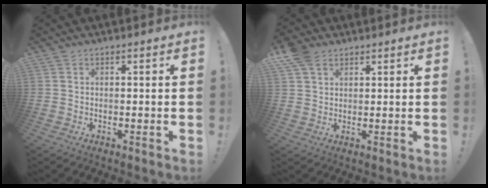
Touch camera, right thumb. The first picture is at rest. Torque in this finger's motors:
{"motor_torque": [0.08, 0.09, 0.13, 0.02, 0.18]}